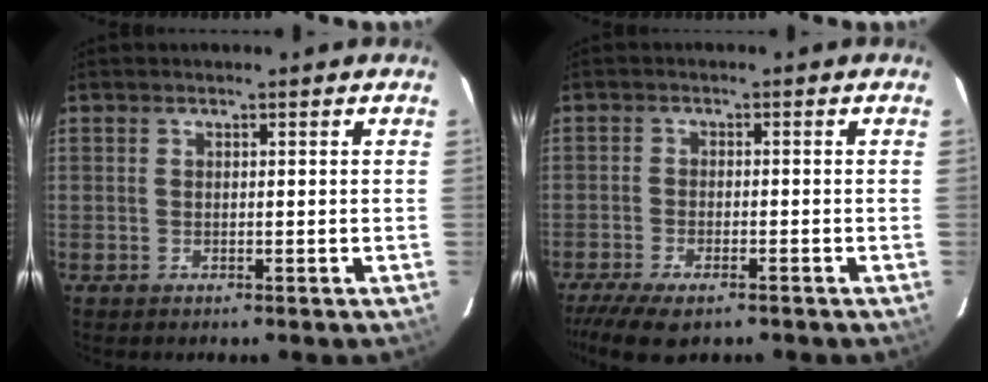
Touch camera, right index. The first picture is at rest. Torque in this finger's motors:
{"motor_torque": [1.09, -0.67, 0.21, 0.06]}